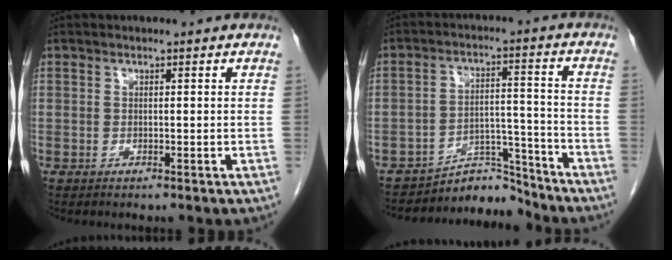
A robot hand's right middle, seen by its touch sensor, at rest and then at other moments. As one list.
[{"total": 6.9, "force": [-6.8, 1.1, -0.7], "torque": [0.018, 0.041, -0.108]}]